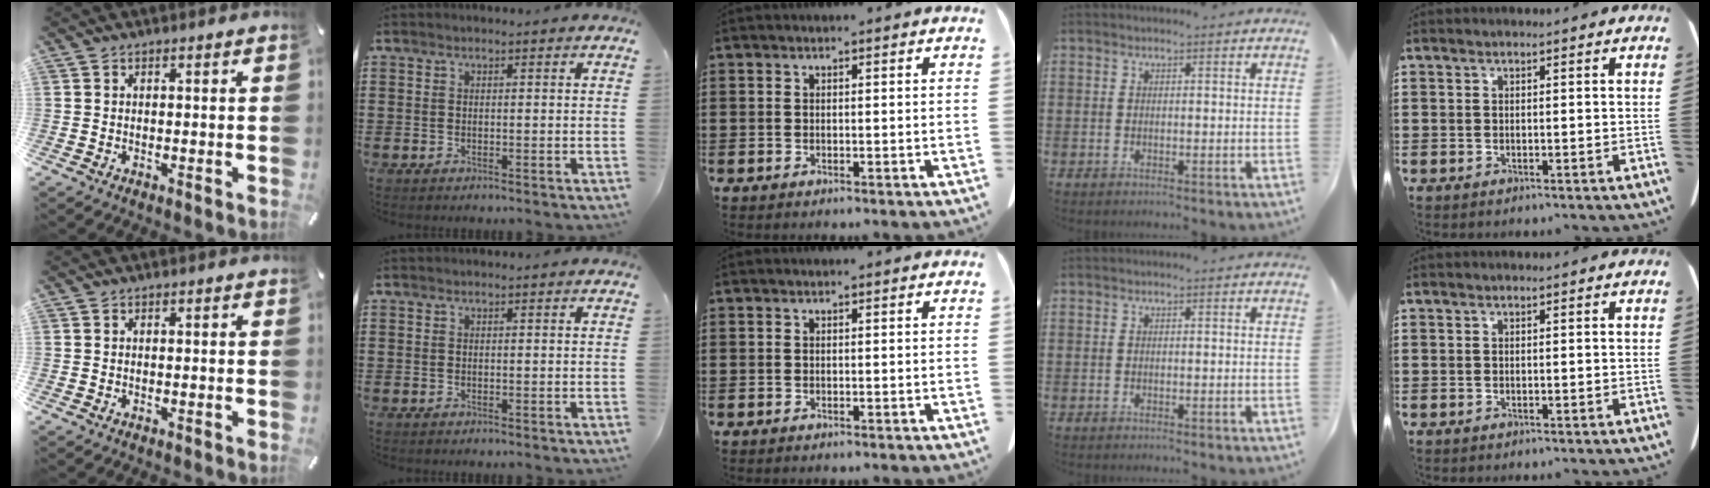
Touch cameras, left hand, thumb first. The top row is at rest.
{}